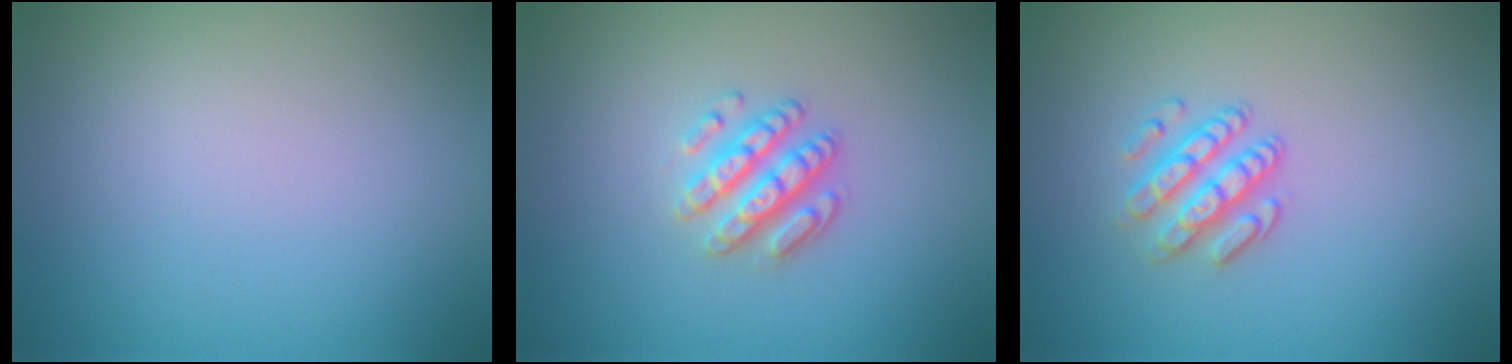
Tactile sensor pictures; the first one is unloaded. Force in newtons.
{"total": 3.0, "press": 2.6, "slide": 1.5}
{"total": 2.7, "press": 2.4, "slide": 1.2}